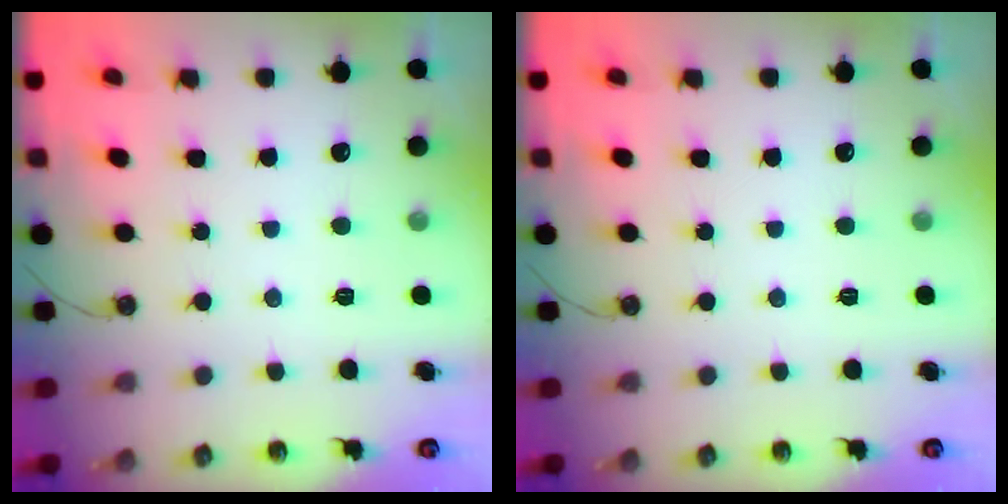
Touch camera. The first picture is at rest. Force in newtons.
{"total": 0.0}